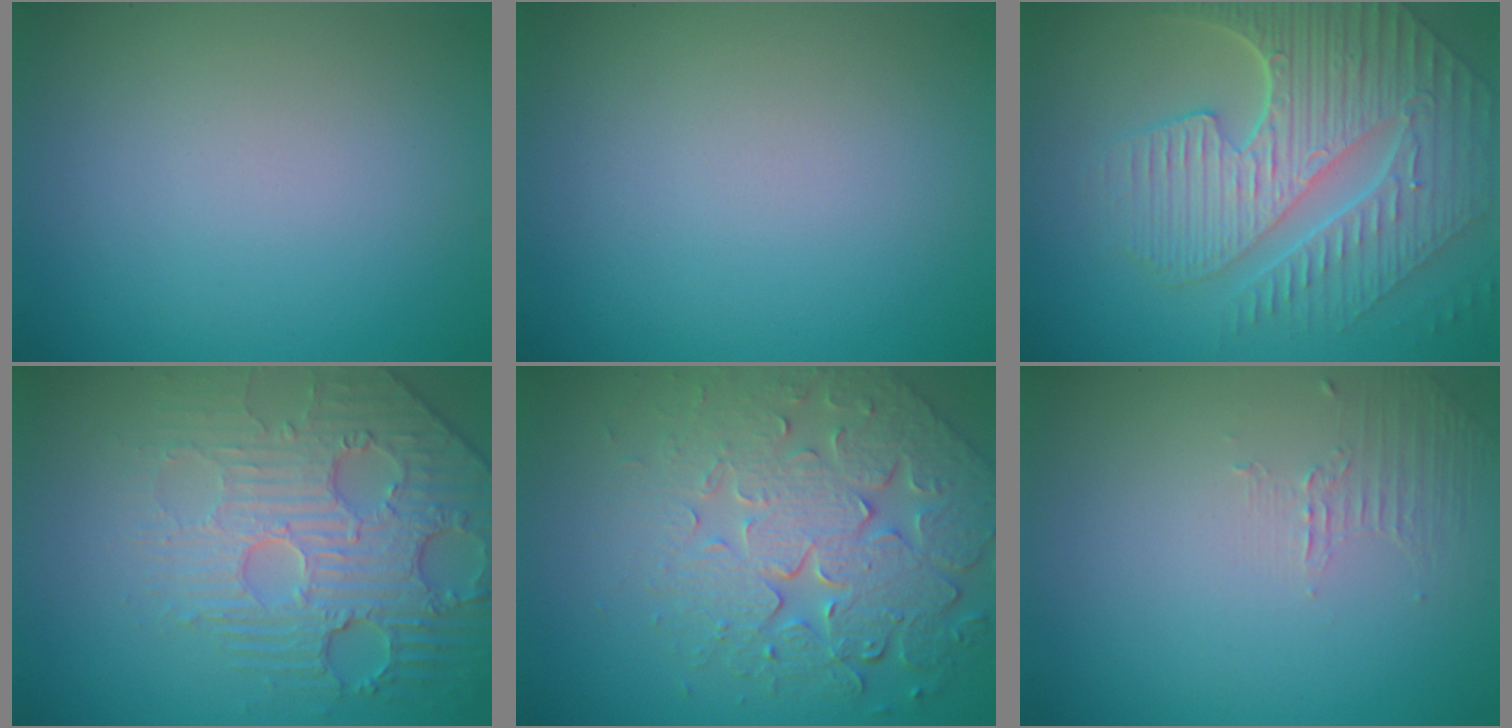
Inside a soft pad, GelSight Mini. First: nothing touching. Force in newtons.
{"total": 0.0}
{"total": 9.1, "press": 6.1, "slide": 6.7}
{"total": 5.3, "press": 4.8, "slide": 2.2}
{"total": 7.8, "press": 5.7, "slide": 5.4}
{"total": 1.1, "press": 0.2, "slide": 1.0}